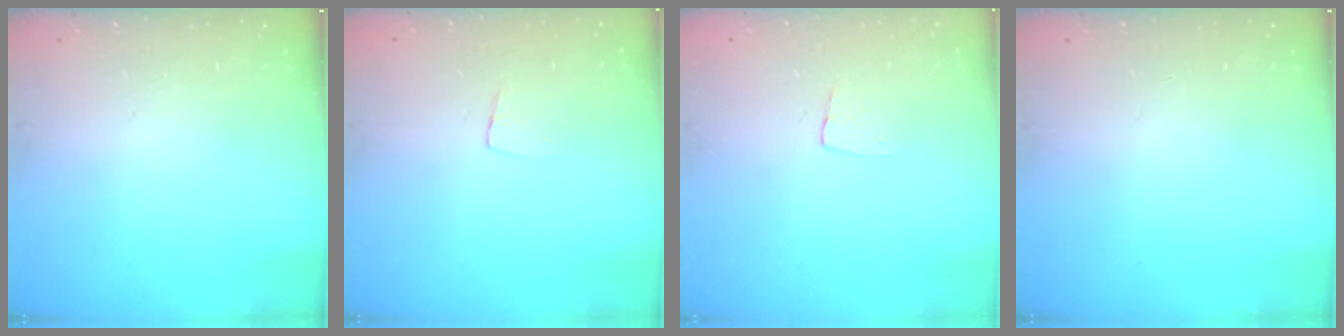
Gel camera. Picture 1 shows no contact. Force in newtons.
{"total": 3.3, "press": 3.3, "slide": 0.2}
{"total": 3.4, "press": 3.4, "slide": 0.2}
{"total": 0.0}